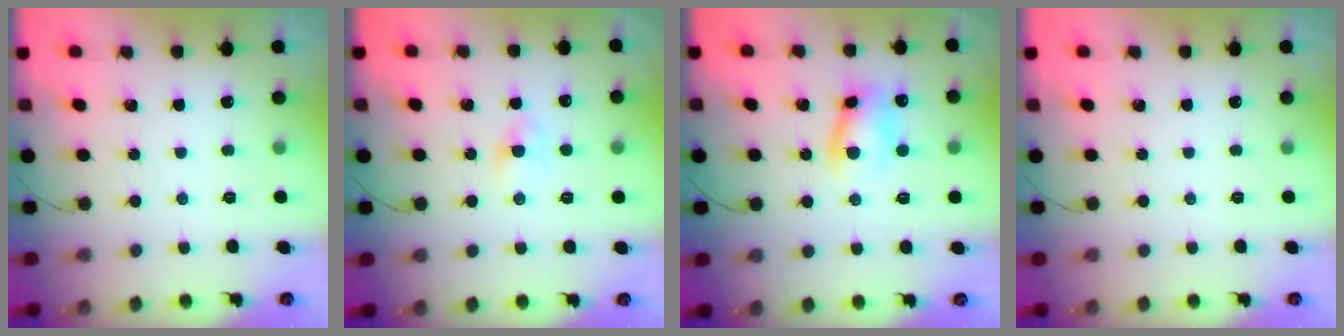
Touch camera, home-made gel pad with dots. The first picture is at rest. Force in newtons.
{"total": 1.6, "press": 1.4, "slide": 0.8}
{"total": 8.5, "press": 8.4, "slide": 1.2}
{"total": 0.0}